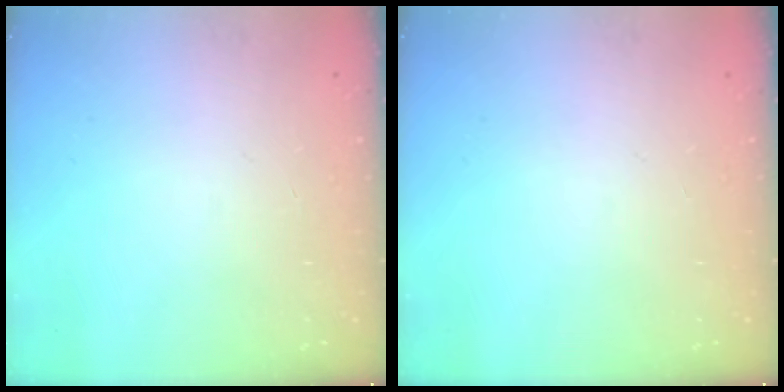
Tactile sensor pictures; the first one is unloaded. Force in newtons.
{"total": 0.0}